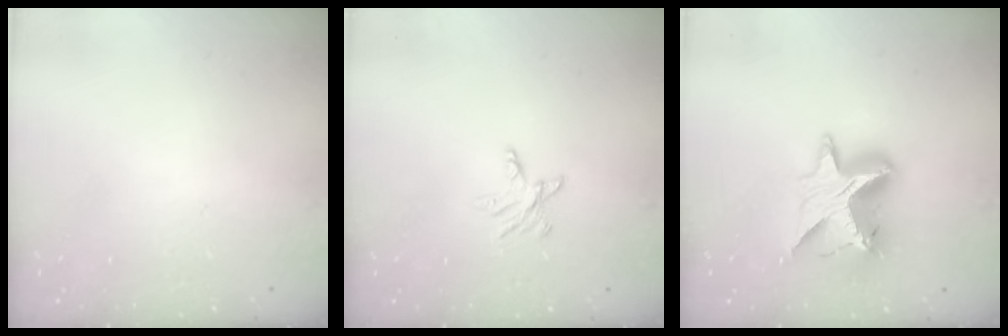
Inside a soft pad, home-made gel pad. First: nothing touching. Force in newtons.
{"total": 4.4, "press": 4.4, "slide": 0.6}
{"total": 13.1, "press": 13.1, "slide": 1.0}